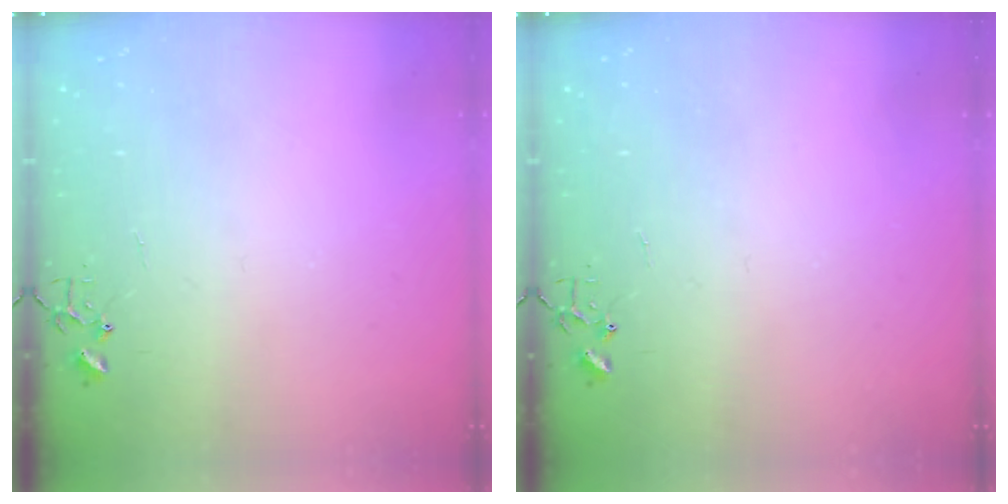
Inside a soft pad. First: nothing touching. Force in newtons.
{"total": 0.0}